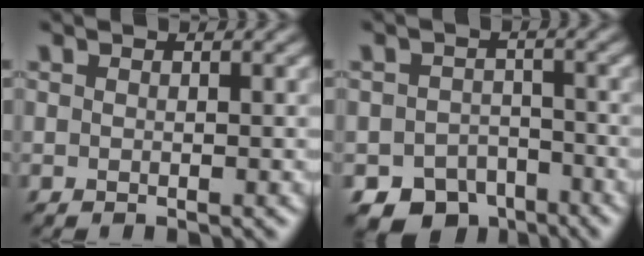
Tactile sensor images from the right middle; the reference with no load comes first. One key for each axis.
{"total": 5.1, "fx": -3.5, "fy": 3.4, "fz": 1.2, "tx": -0.011, "ty": -0.006, "tz": -0.055}